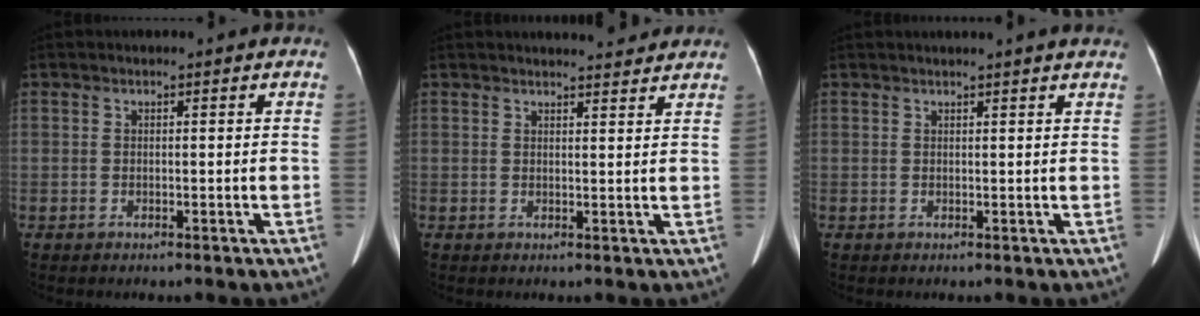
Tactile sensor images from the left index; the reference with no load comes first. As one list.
[{"total": 5.0, "force": [4.9, 0.2, 1.1], "torque": [-0.018, 0.005, 0.055]}, {"total": 5.2, "force": [4.7, -0.4, 2.1], "torque": [-0.027, 0.021, 0.046]}]